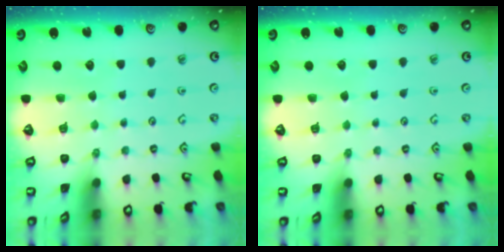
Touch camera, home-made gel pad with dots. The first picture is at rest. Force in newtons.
{"total": 0.0}